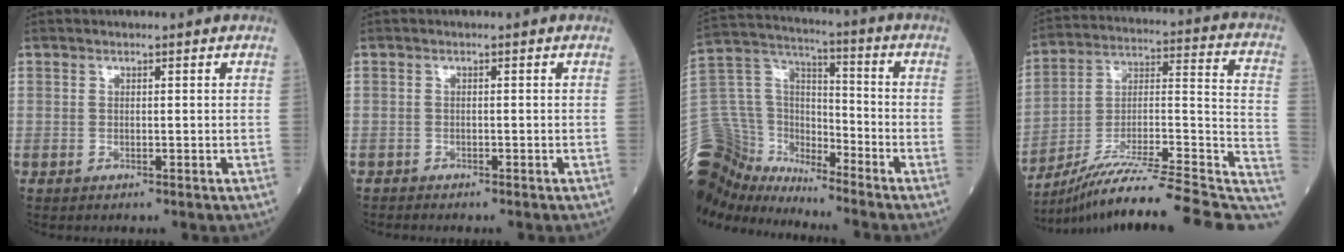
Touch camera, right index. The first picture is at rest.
{"total": 1.0, "force": [-1.0, 0.0, -0.2], "torque": [-0.004, -0.003, -0.021]}
{"total": 18.4, "force": [-17.1, 4.6, 5.0], "torque": [-0.128, 0.039, -0.315]}
{"total": 25.0, "force": [-20.2, 1.6, 14.7], "torque": [-0.183, 0.018, -0.318]}